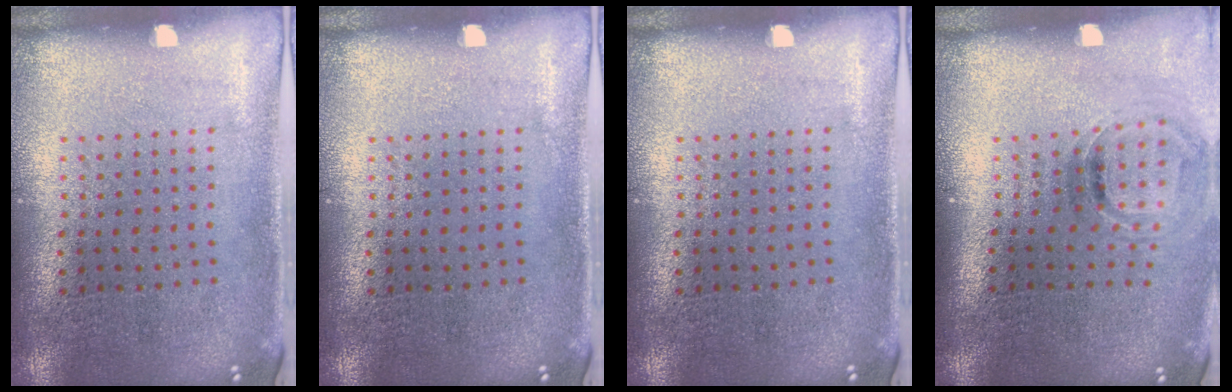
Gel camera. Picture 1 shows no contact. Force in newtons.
{"total": 0.0}
{"total": 0.0}
{"total": 1.0, "press": 0.8, "slide": 0.5}